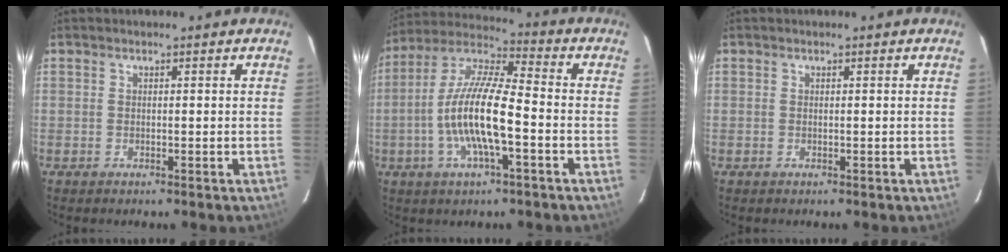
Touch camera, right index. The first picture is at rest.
{"total": 14.2, "force": [-3.6, 3.2, 13.3], "torque": [-0.264, -0.002, -0.073]}
{"total": 0.0}